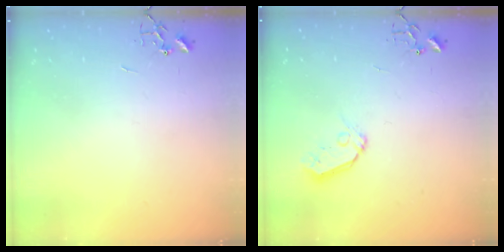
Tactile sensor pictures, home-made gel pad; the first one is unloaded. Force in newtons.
{"total": 6.9, "press": 6.9, "slide": 0.5}